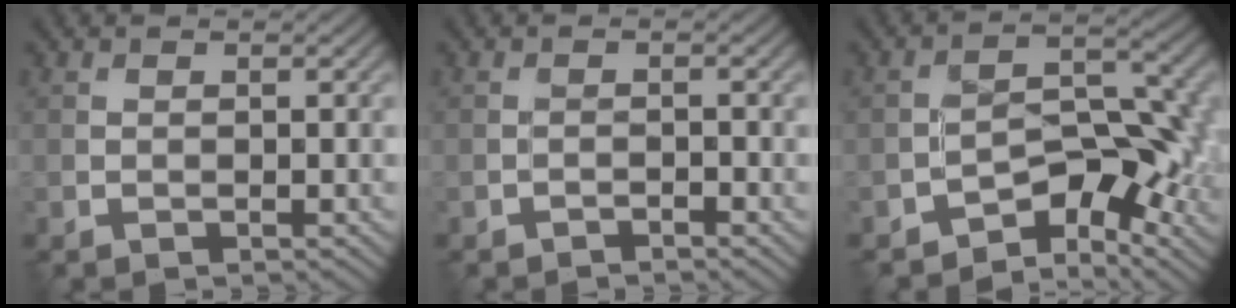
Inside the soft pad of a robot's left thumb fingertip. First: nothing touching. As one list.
[{"total": 0.9, "force": [-0.8, 0.1, 0.3], "torque": [-0.004, 0.003, -0.017]}, {"total": 8.3, "force": [-4.7, 4.0, 5.5], "torque": [-0.062, 0.004, -0.088]}]